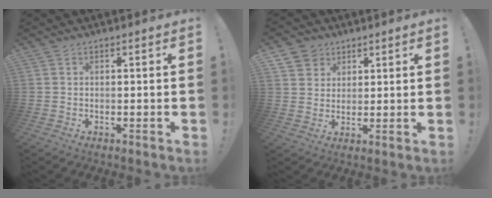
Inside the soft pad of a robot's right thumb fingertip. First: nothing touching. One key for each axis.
{"total": 5.9, "fx": 3.2, "fy": 4.9, "fz": 0.5, "tx": -0.007, "ty": -0.022, "tz": 0.065}